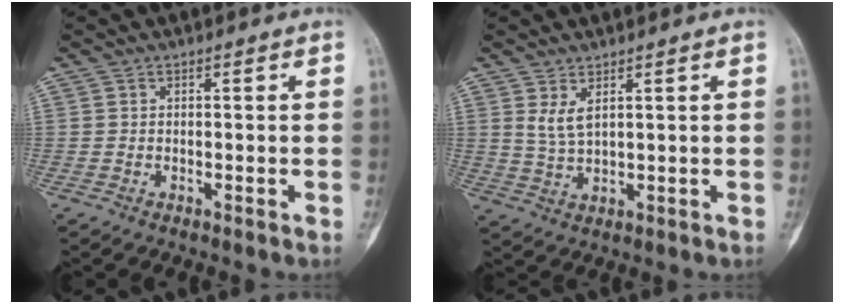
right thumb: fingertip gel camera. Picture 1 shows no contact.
{"total": 3.8, "force": [1.8, 1.4, 3.0], "torque": [-0.062, -0.014, 0.045]}